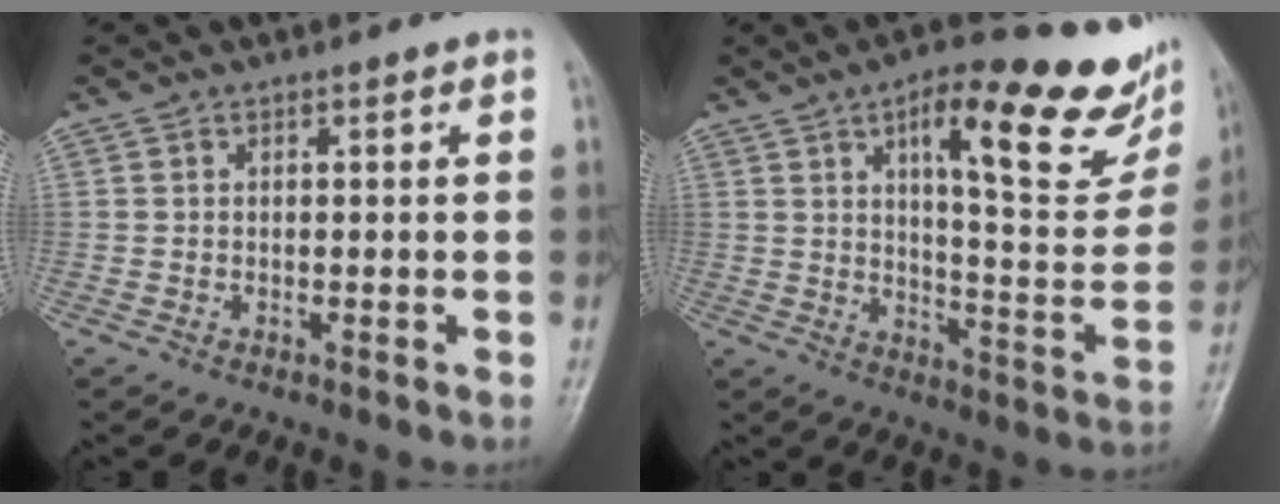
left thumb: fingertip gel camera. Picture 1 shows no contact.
{"total": 24.0, "force": [12.3, 7.2, 19.2], "torque": [-0.221, -0.035, 0.177]}